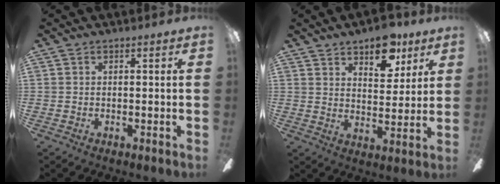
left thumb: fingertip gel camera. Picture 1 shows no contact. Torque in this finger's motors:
{"motor_torque": [0.20, 0.30, 0.03, -0.19, 0.03]}